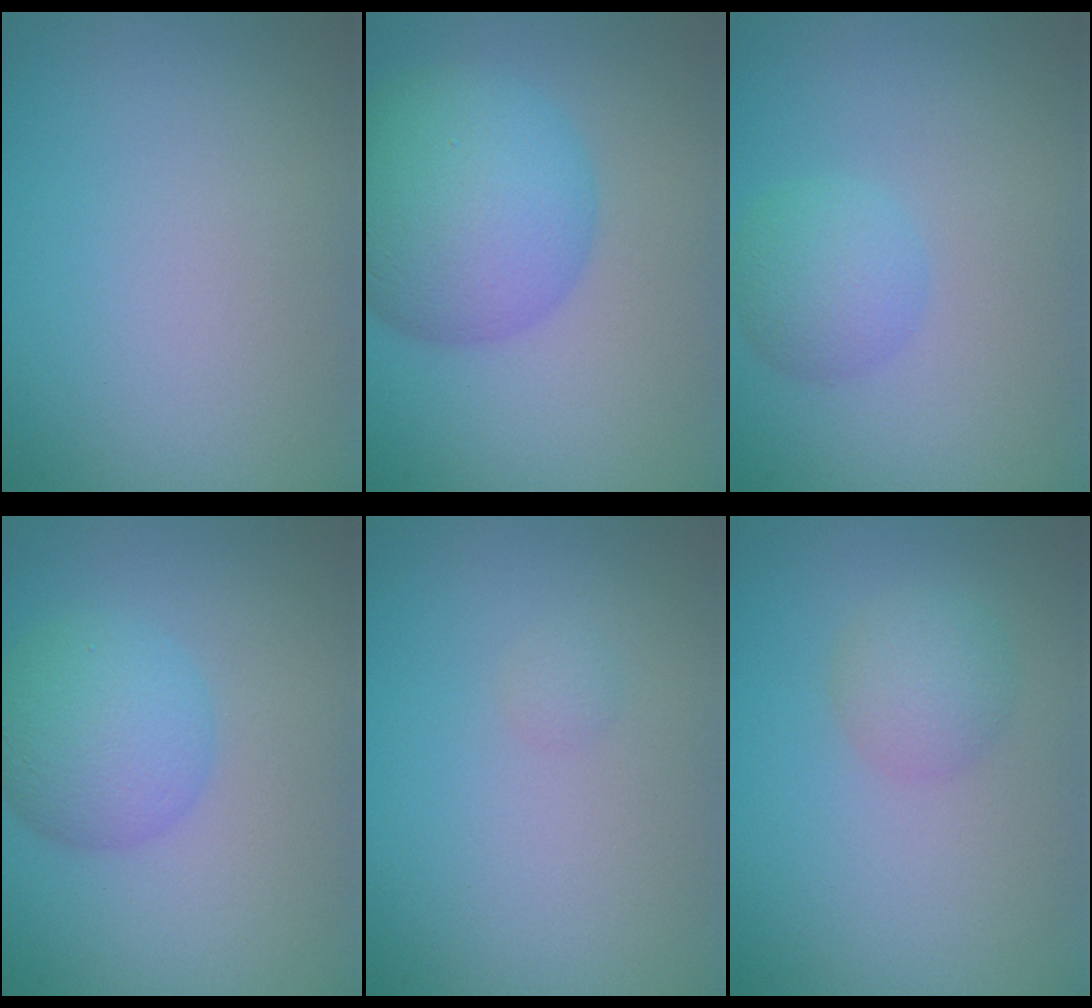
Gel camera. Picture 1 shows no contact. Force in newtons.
{"total": 9.1, "press": 9.1, "slide": 0.1}
{"total": 2.7, "press": 2.7, "slide": 0.1}
{"total": 4.7, "press": 4.7, "slide": 0.1}
{"total": 0.5, "press": 0.5, "slide": 0.0}
{"total": 2.3, "press": 2.3, "slide": 0.0}